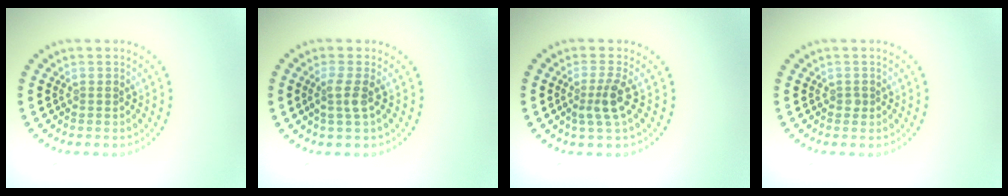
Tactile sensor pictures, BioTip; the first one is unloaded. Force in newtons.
{"total": 1.8, "press": 1.4, "slide": 1.1}
{"total": 2.4, "press": 1.7, "slide": 1.6}
{"total": 0.6, "press": 0.4, "slide": 0.4}